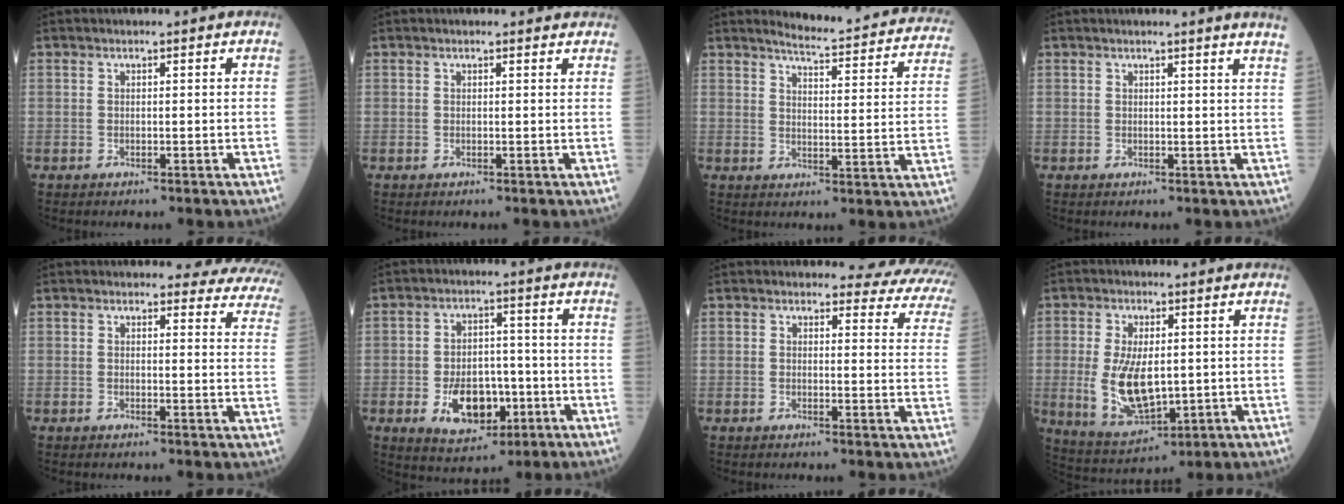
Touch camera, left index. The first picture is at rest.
{"total": 1.8, "force": [1.7, 0.5, 0.3], "torque": [-0.008, 0.004, 0.009]}
{"total": 18.1, "force": [16.8, 1.8, 6.3], "torque": [-0.074, -0.064, 0.184]}
{"total": 3.4, "force": [2.9, -0.9, 1.4], "torque": [-0.019, -0.013, 0.018]}
{"total": 12.8, "force": [12.2, 3.5, 1.5], "torque": [0.036, -0.066, 0.086]}
{"total": 9.4, "force": [-3.2, 5.9, 6.6], "torque": [-0.114, 0.006, -0.046]}
{"total": 10.5, "force": [9.8, 3.4, 1.9], "torque": [0.022, -0.050, 0.063]}
{"total": 10.2, "force": [-0.5, 4.7, 9.0], "torque": [-0.182, -0.009, 0.004]}